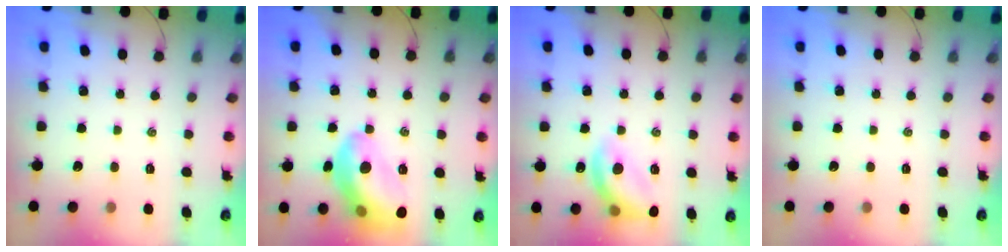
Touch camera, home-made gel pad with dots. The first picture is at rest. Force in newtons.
{"total": 15.7, "press": 15.6, "slide": 1.9}
{"total": 13.7, "press": 13.5, "slide": 2.2}
{"total": 0.0}